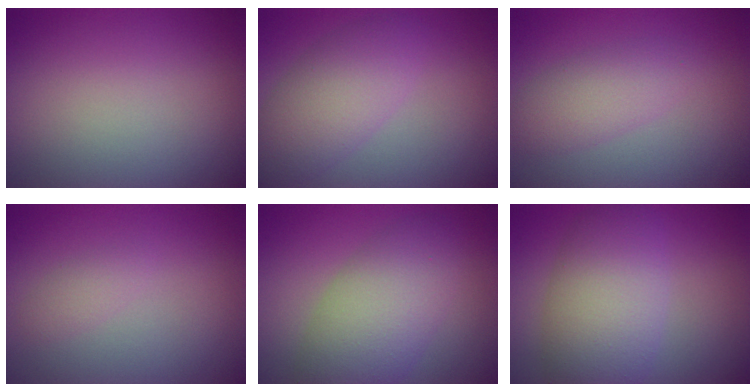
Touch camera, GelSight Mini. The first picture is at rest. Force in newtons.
{"total": 4.8, "press": 4.8, "slide": 0.2}
{"total": 2.9, "press": 2.9, "slide": 0.1}
{"total": 1.1, "press": 1.1, "slide": 0.0}
{"total": 6.1, "press": 6.1, "slide": 0.3}
{"total": 7.0, "press": 7.0, "slide": 0.2}